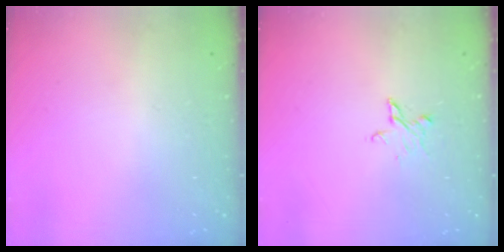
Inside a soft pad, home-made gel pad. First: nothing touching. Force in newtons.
{"total": 5.1, "press": 5.1, "slide": 0.5}